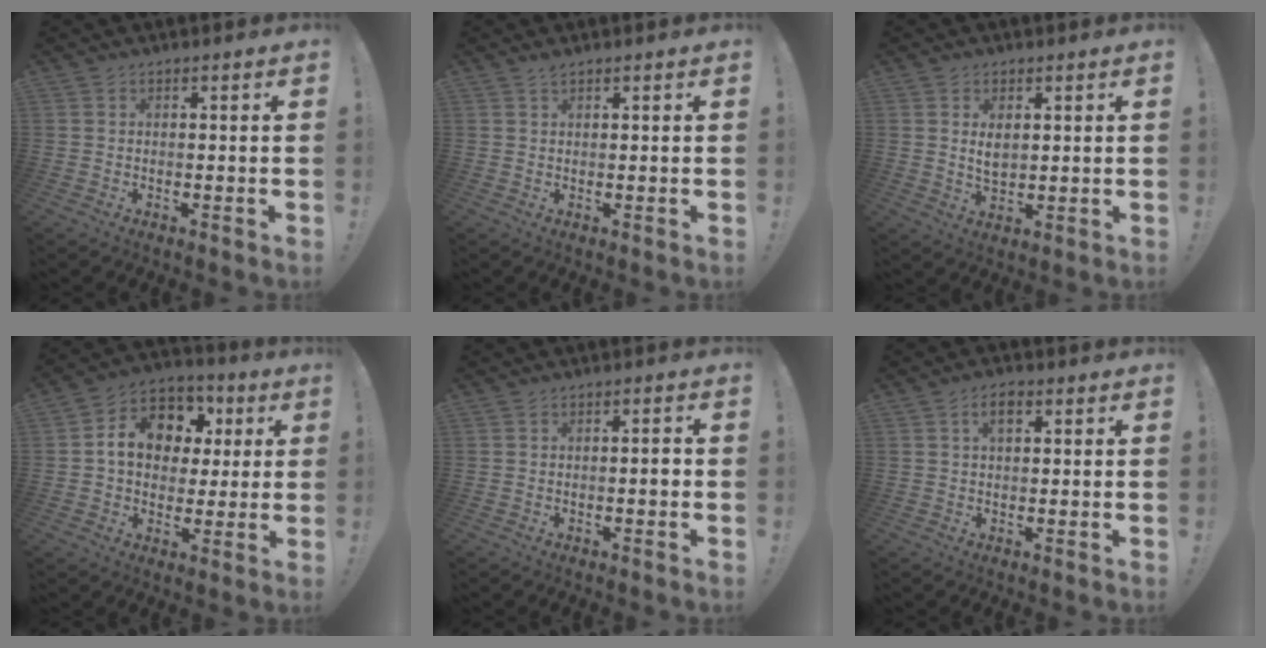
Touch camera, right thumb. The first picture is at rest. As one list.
[{"total": 1.1, "force": [0.9, 0.0, 0.6], "torque": [-0.006, -0.003, 0.016]}, {"total": 4.3, "force": [1.4, 2.5, 3.2], "torque": [-0.040, -0.009, 0.023]}, {"total": 13.8, "force": [2.9, 11.1, 7.6], "torque": [-0.096, -0.007, 0.058]}, {"total": 2.0, "force": [-0.8, 0.3, 1.9], "torque": [-0.029, 0.004, -0.015]}, {"total": 3.9, "force": [1.4, 2.0, 3.0], "torque": [-0.049, 0.003, 0.021]}]